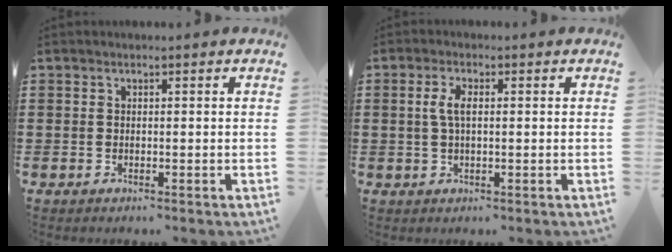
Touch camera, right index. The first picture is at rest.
{"total": 3.2, "force": [0.3, 1.2, 2.9], "torque": [-0.067, 0.003, 0.001]}